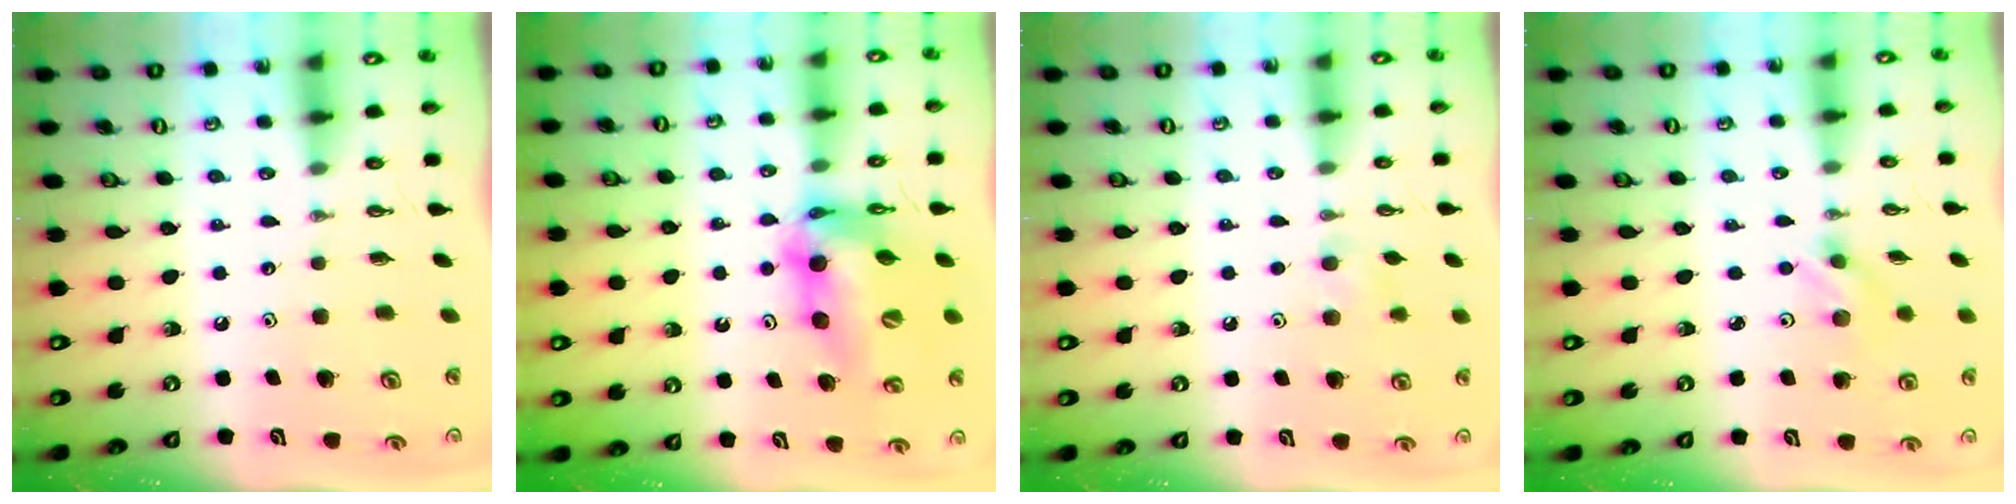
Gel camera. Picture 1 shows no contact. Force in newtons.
{"total": 13.6, "press": 13.5, "slide": 1.5}
{"total": 5.6, "press": 5.5, "slide": 1.3}
{"total": 2.2, "press": 2.1, "slide": 0.7}